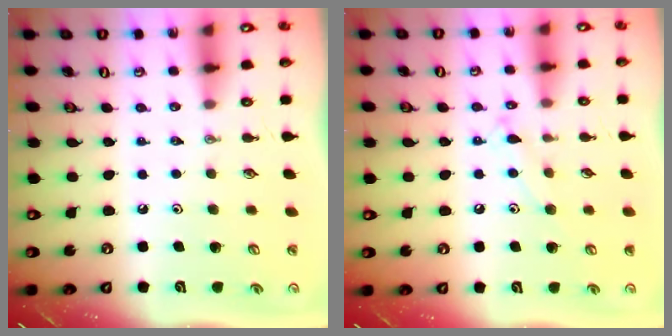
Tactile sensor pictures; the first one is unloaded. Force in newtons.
{"total": 8.3, "press": 8.3, "slide": 0.6}